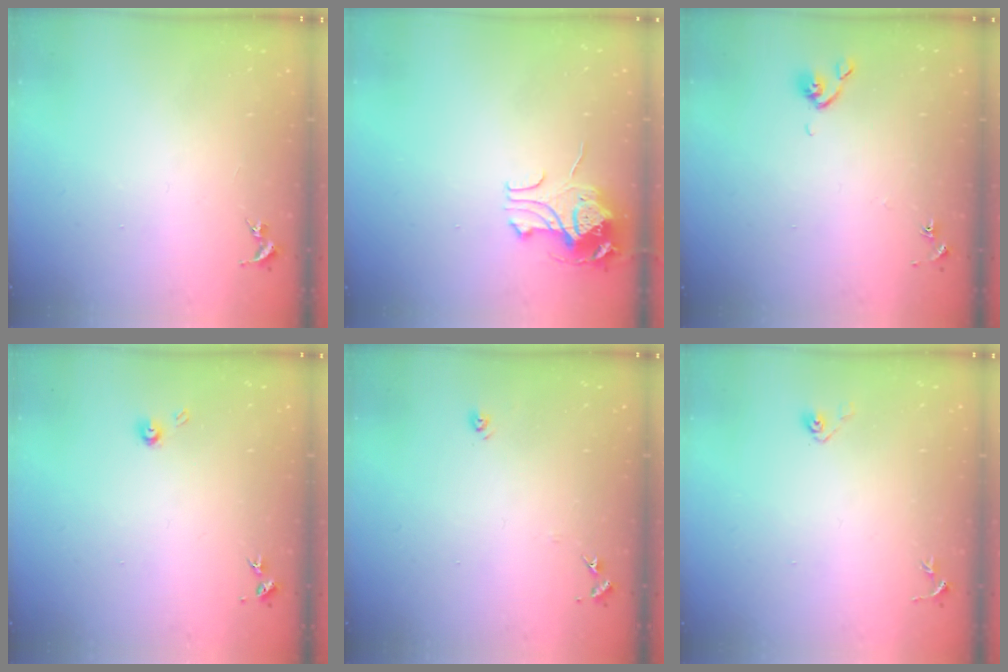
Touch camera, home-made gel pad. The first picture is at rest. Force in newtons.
{"total": 10.6, "press": 10.6, "slide": 0.9}
{"total": 5.9, "press": 5.8, "slide": 0.8}
{"total": 4.3, "press": 4.3, "slide": 0.3}
{"total": 5.9, "press": 5.9, "slide": 0.5}
{"total": 3.5, "press": 3.2, "slide": 1.5}